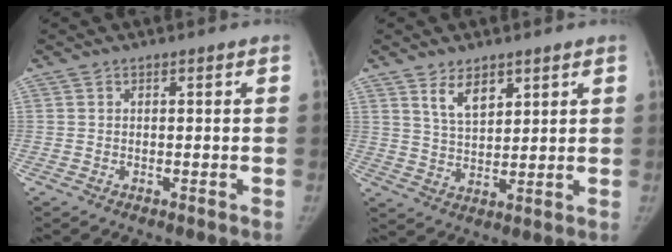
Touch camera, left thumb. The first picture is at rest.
{"total": 6.2, "force": [3.8, 3.1, 3.7], "torque": [-0.048, -0.030, 0.075]}